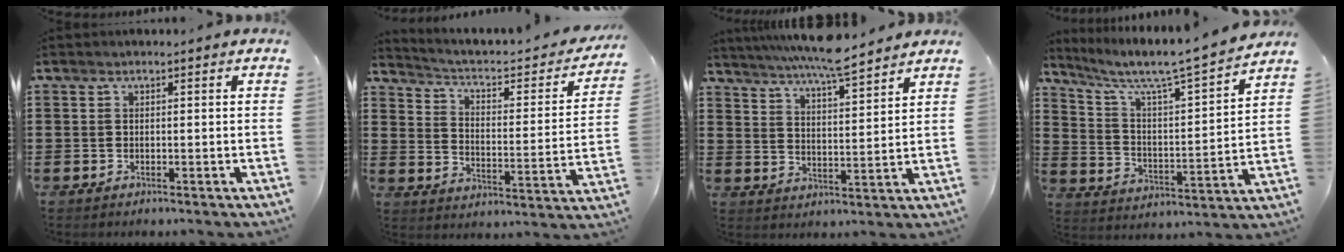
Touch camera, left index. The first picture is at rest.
{"total": 3.1, "force": [2.2, 0.9, 1.9], "torque": [-0.055, -0.025, 0.025]}
{"total": 6.3, "force": [5.8, -0.5, 2.3], "torque": [-0.064, -0.034, 0.101]}
{"total": 6.1, "force": [5.3, 0.1, 3.0], "torque": [-0.084, -0.048, 0.081]}